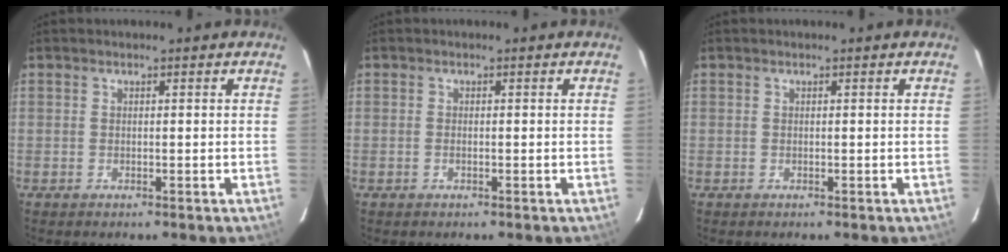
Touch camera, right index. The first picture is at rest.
{"total": 0.6, "force": [-0.3, 0.3, 0.4], "torque": [-0.007, 0.000, -0.005]}
{"total": 0.0}